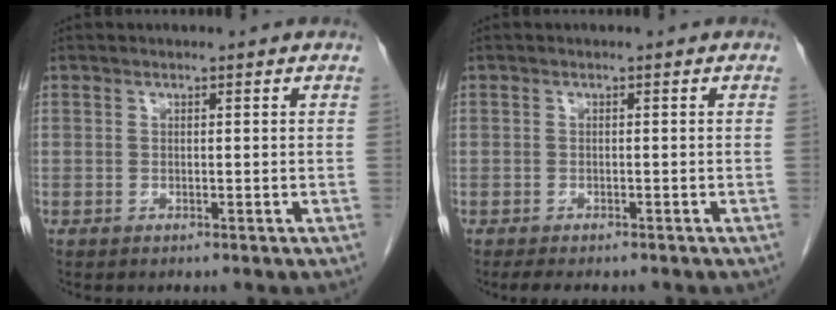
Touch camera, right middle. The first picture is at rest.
{"total": 4.6, "force": [-3.8, 1.6, 2.1], "torque": [-0.034, -0.011, -0.050]}